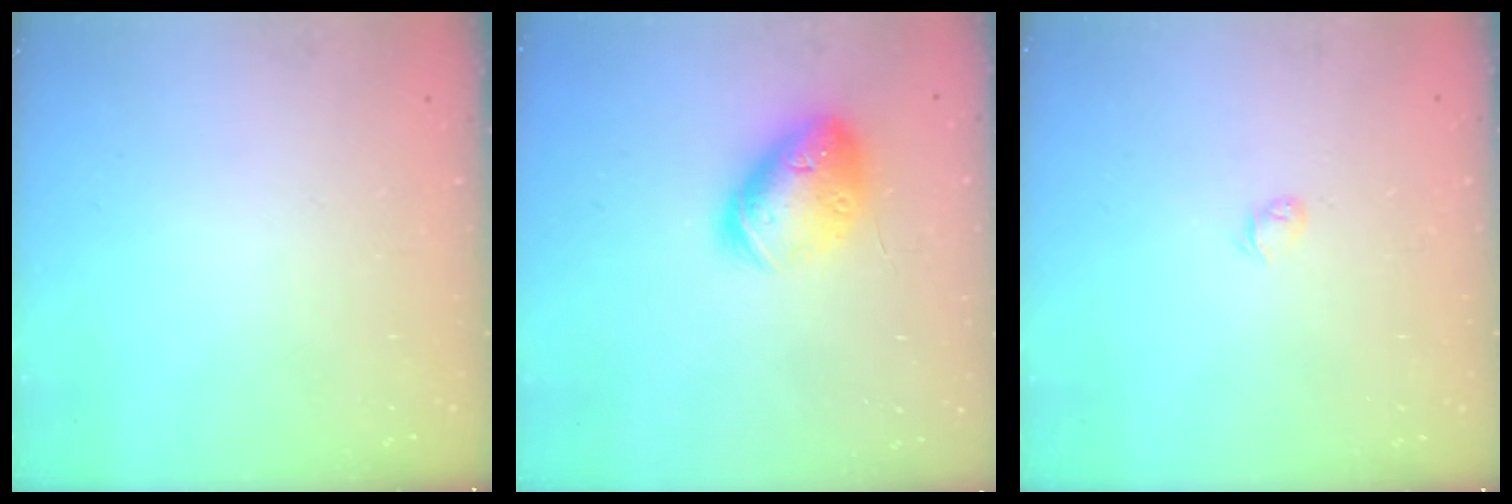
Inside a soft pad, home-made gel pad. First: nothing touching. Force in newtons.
{"total": 17.1, "press": 16.9, "slide": 2.7}
{"total": 2.6, "press": 2.5, "slide": 0.6}